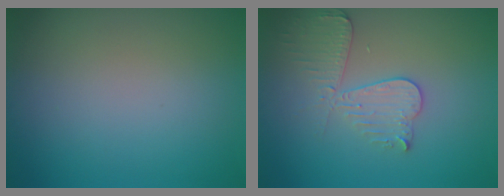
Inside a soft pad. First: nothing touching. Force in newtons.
{"total": 3.5, "press": 3.5, "slide": 0.3}